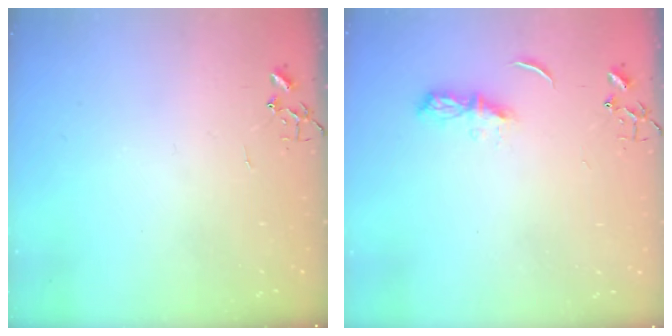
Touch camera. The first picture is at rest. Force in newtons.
{"total": 6.1, "press": 6.0, "slide": 0.7}